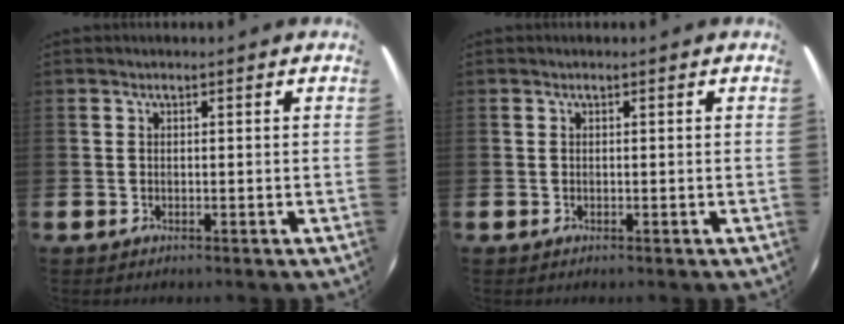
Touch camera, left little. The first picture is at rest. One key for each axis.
{"total": 0.0}